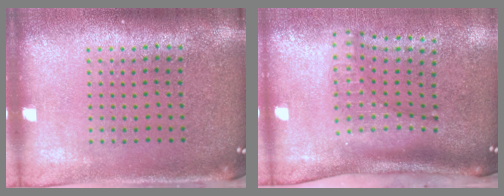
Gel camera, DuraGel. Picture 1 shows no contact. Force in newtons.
{"total": 1.9, "press": 1.4, "slide": 1.3}